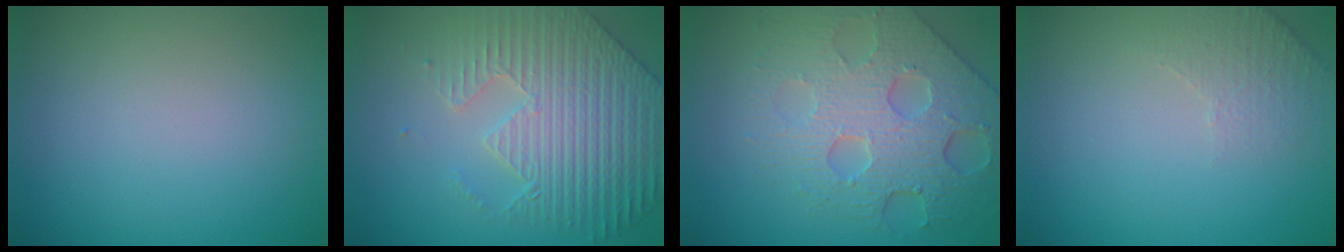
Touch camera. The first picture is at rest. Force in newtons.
{"total": 6.5, "press": 5.6, "slide": 3.2}
{"total": 7.1, "press": 5.5, "slide": 4.5}
{"total": 2.1, "press": 2.0, "slide": 0.5}